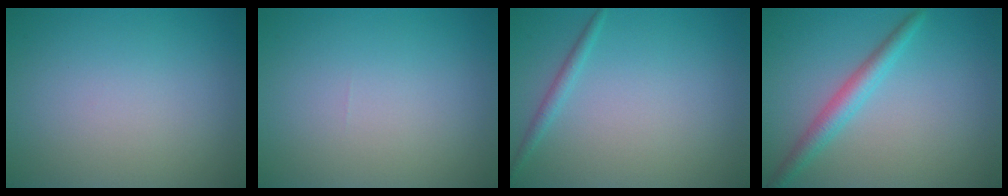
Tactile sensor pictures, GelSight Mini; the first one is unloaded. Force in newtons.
{"total": 0.0}
{"total": 1.2, "press": 1.2, "slide": 0.0}
{"total": 2.8, "press": 2.8, "slide": 0.0}